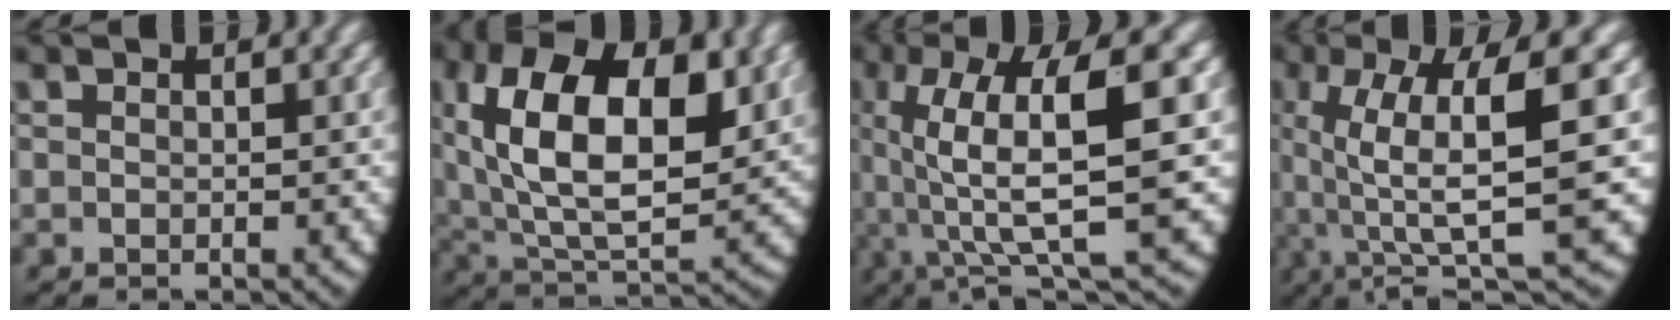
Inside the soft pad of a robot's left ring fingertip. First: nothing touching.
{"total": 11.7, "force": [2.6, 6.5, 9.4], "torque": [-0.185, -0.031, 0.061]}
{"total": 10.2, "force": [1.6, 4.9, 8.9], "torque": [-0.170, -0.008, 0.022]}
{"total": 10.0, "force": [0.5, 4.5, 8.9], "torque": [-0.162, -0.013, 0.010]}